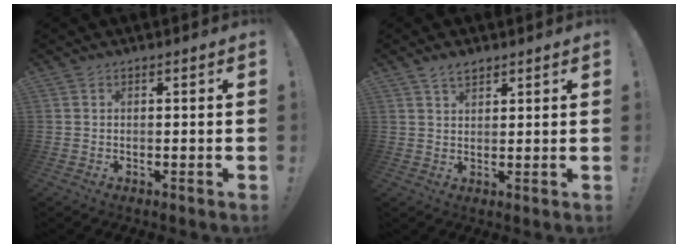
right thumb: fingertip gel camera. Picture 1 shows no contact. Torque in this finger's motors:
{"motor_torque": [0.11, 0.56, 0.10, -0.10, 0.00]}